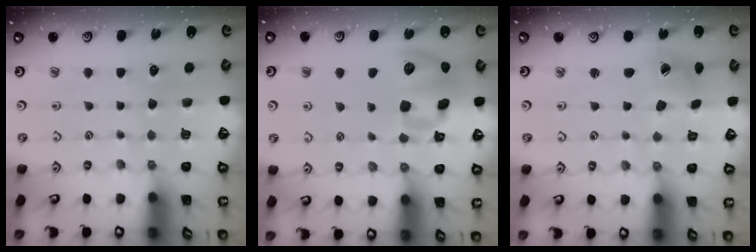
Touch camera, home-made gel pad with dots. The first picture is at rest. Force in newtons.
{"total": 12.2, "press": 12.0, "slide": 2.1}
{"total": 6.1, "press": 6.0, "slide": 0.6}